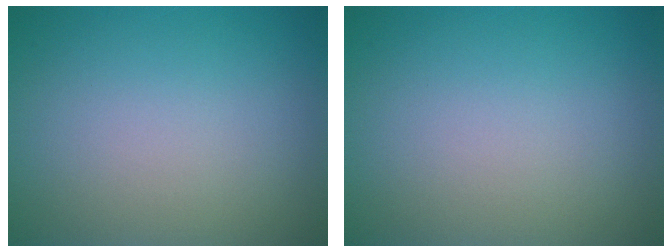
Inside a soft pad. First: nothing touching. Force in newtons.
{"total": 0.0}